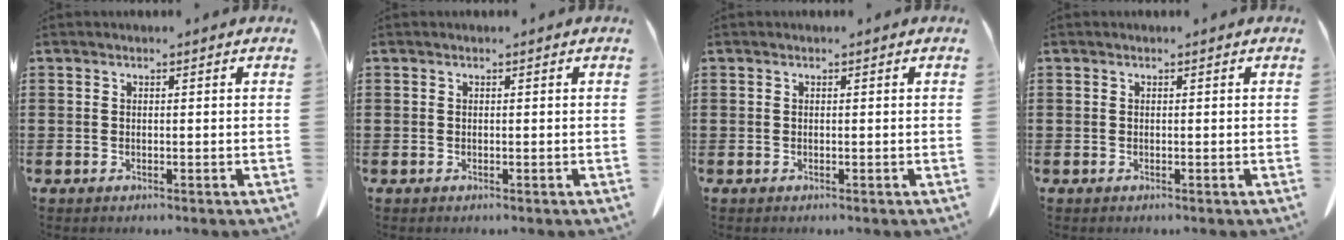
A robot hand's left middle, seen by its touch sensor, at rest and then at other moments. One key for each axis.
{"total": 0.0}
{"total": 0.0}
{"total": 0.0}